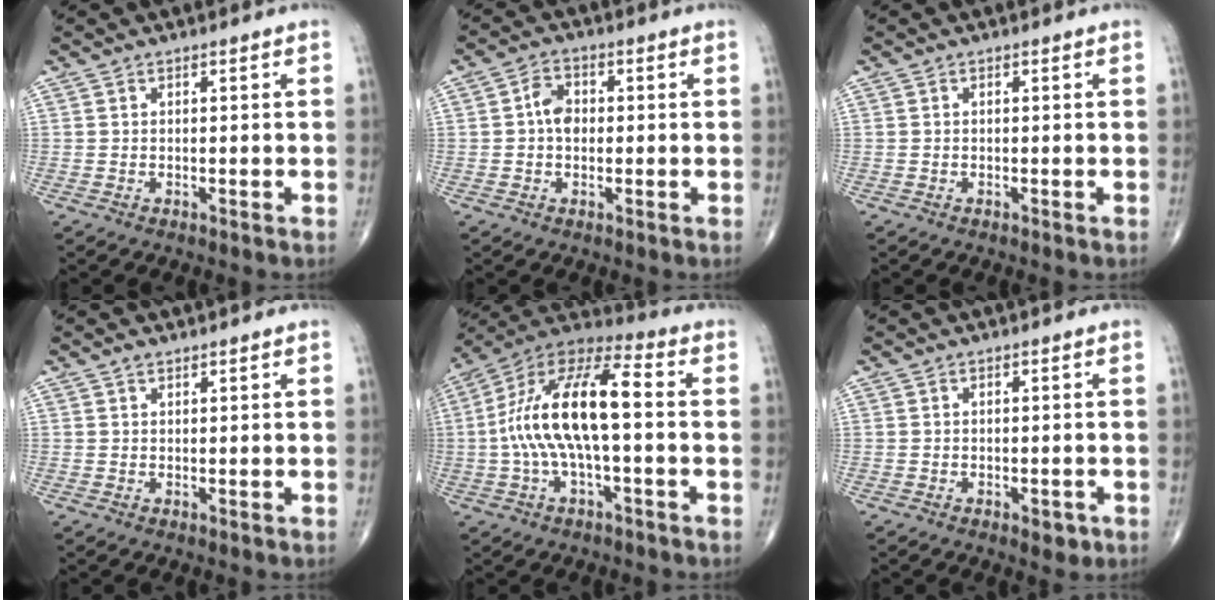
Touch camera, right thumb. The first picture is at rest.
{"total": 4.3, "force": [0.0, 3.1, 2.9], "torque": [-0.043, 0.014, -0.007]}
{"total": 0.0}
{"total": 0.9, "force": [0.7, 0.4, 0.3], "torque": [-0.003, -0.003, 0.011]}
{"total": 17.7, "force": [-0.5, 6.6, 16.4], "torque": [-0.326, 0.050, -0.017]}
{"total": 2.4, "force": [-1.1, 1.2, 1.8], "torque": [-0.014, 0.003, -0.010]}